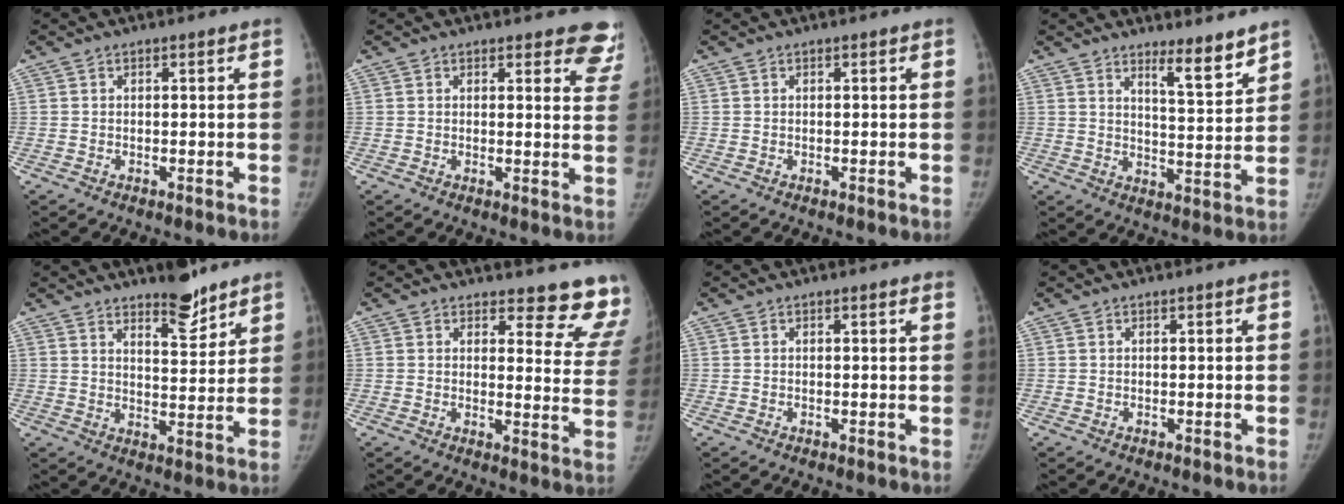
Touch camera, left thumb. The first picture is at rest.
{"total": 8.0, "force": [7.0, 3.0, 2.5], "torque": [0.024, -0.035, 0.048]}
{"total": 0.0}
{"total": 6.9, "force": [5.6, 1.0, 4.0], "torque": [-0.052, -0.054, 0.089]}
{"total": 7.8, "force": [6.1, 2.5, 4.2], "torque": [-0.039, -0.047, 0.095]}
{"total": 14.1, "force": [13.3, 4.2, 2.3], "torque": [0.031, -0.130, 0.116]}
{"total": 0.9, "force": [0.7, 0.1, 0.4], "torque": [-0.005, 0.001, 0.006]}
{"total": 0.0}